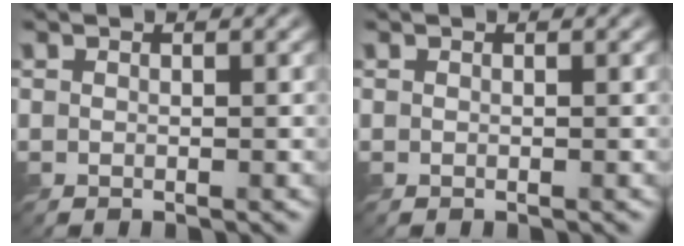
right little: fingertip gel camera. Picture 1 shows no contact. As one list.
[{"total": 0.0}]